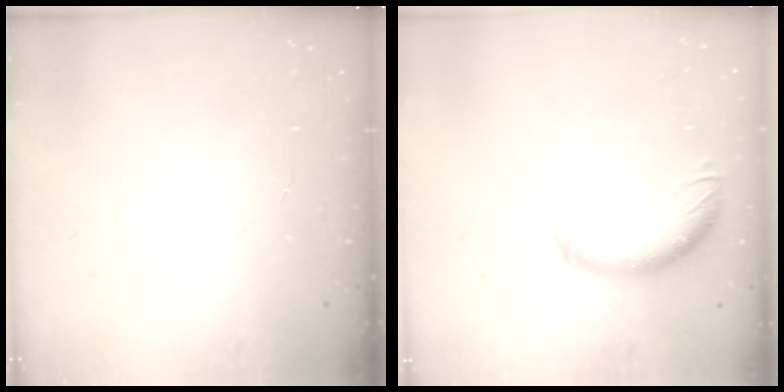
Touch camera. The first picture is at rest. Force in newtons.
{"total": 10.3, "press": 10.2, "slide": 1.4}